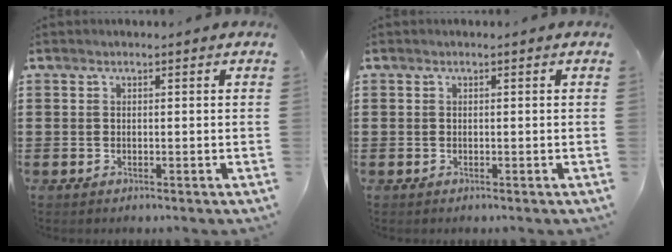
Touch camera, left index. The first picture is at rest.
{"total": 0.0}